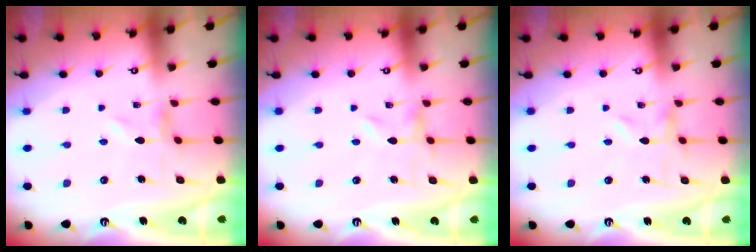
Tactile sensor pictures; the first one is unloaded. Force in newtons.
{"total": 0.0}
{"total": 0.0}